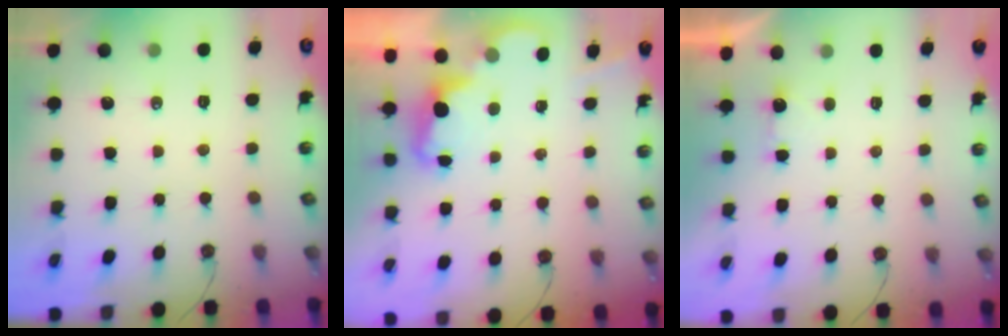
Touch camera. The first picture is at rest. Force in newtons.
{"total": 2.5, "press": 2.4, "slide": 0.5}
{"total": 1.0, "press": 0.7, "slide": 0.7}